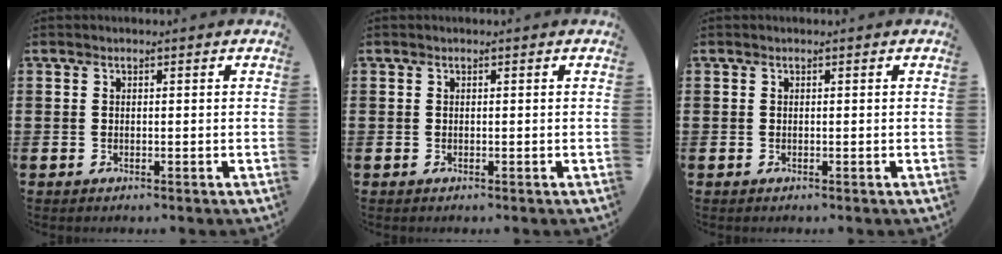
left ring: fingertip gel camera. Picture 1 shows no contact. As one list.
[{"total": 0.0}, {"total": 0.0}]